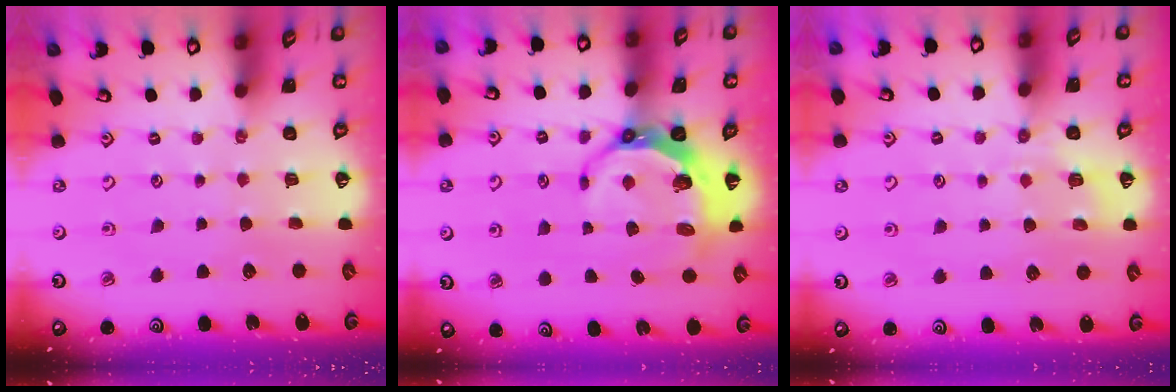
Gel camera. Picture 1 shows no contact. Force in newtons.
{"total": 7.9, "press": 6.9, "slide": 3.8}
{"total": 5.0, "press": 4.7, "slide": 1.5}